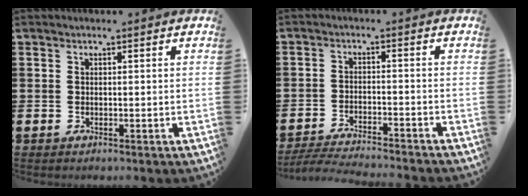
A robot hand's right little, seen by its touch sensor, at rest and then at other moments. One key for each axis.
{"total": 3.2, "fx": -3.1, "fy": -0.2, "fz": 0.6, "tx": -0.009, "ty": -0.001, "tz": -0.064}